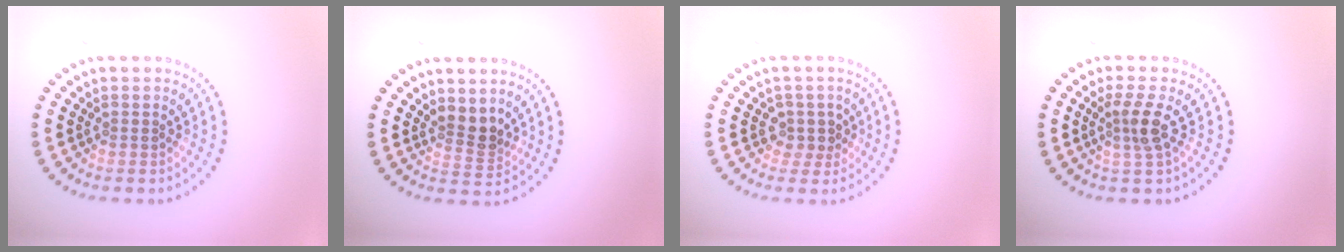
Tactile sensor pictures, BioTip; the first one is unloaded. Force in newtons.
{"total": 2.4, "press": 1.9, "slide": 1.5}
{"total": 1.8, "press": 1.4, "slide": 1.2}
{"total": 2.3, "press": 1.7, "slide": 1.5}